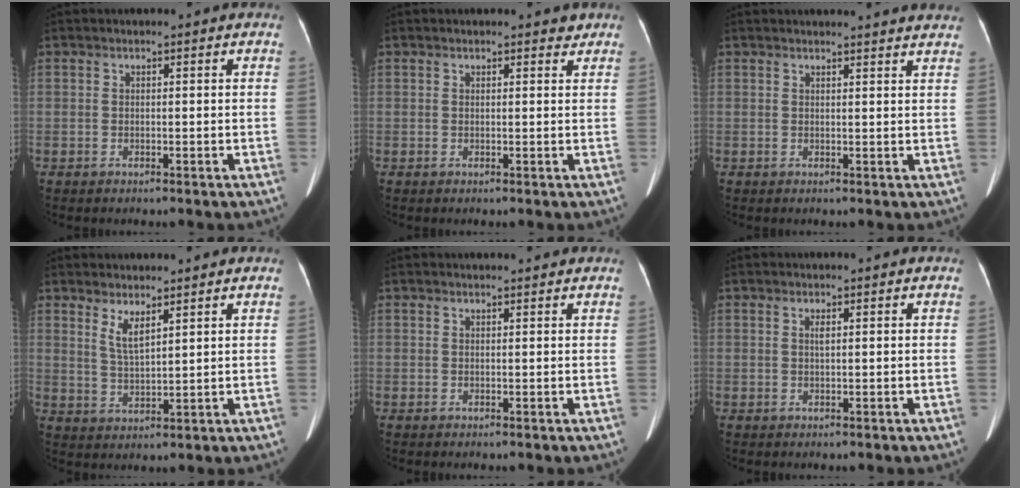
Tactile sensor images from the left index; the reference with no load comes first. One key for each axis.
{"total": 1.4, "fx": 1.3, "fy": 0.6, "fz": 0.3, "tx": -0.001, "ty": -0.003, "tz": 0.011}
{"total": 10.5, "fx": 10.1, "fy": 0.6, "fz": 2.5, "tx": -0.018, "ty": 0.002, "tz": 0.096}
{"total": 3.5, "fx": 2.4, "fy": 0.6, "fz": 2.5, "tx": -0.054, "ty": -0.010, "tz": 0.054}
{"total": 2.2, "fx": 2.2, "fy": 0.3, "fz": 0.5, "tx": -0.010, "ty": 0.013, "tz": 0.026}
{"total": 0.8, "fx": 0.2, "fy": 0.1, "fz": 0.7, "tx": -0.017, "ty": 0.002, "tz": 0.005}